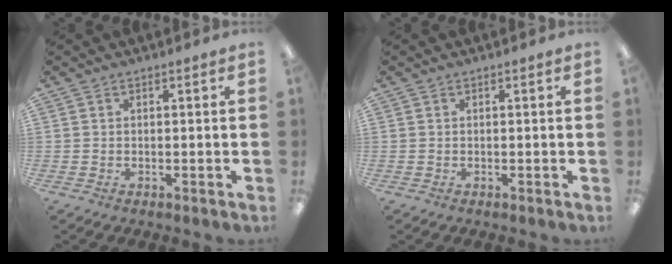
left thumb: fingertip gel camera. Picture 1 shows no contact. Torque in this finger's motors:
{"motor_torque": [-0.04, -0.04, 0.02, -0.02, 0.00]}